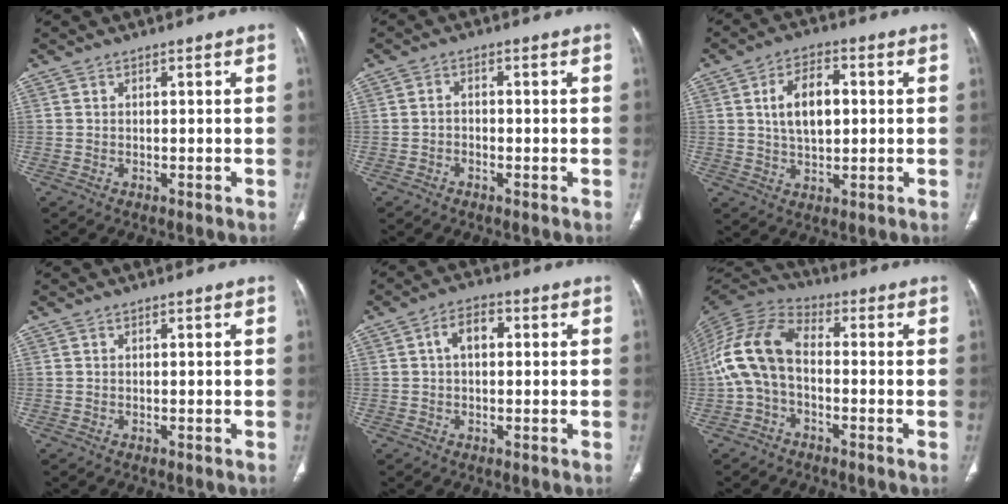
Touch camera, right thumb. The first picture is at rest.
{"total": 1.4, "force": [-0.7, 1.0, 0.7], "torque": [-0.008, 0.008, -0.015]}
{"total": 9.0, "force": [1.4, 5.2, 7.3], "torque": [-0.111, 0.007, 0.023]}
{"total": 0.0}
{"total": 4.8, "force": [0.7, 3.0, 3.6], "torque": [-0.054, 0.018, 0.004]}
{"total": 12.1, "force": [-1.5, 7.3, 9.5], "torque": [-0.195, 0.035, -0.040]}